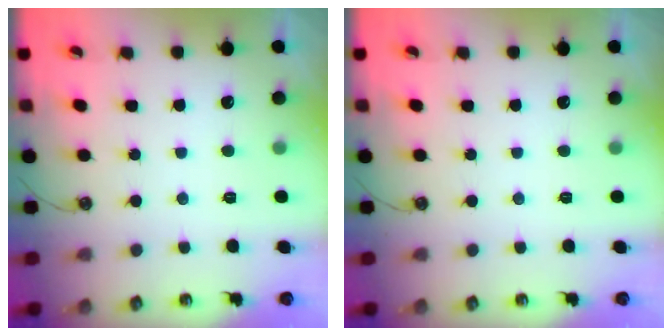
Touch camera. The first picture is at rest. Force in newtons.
{"total": 0.0}